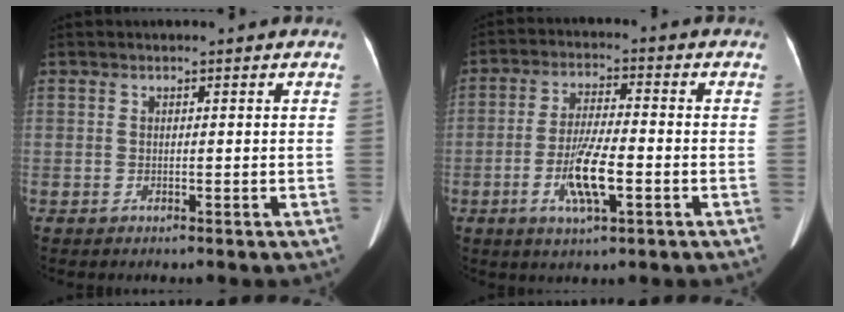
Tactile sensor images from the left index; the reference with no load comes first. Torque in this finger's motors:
{"motor_torque": [0.94, 0.83, 0.20, 0.05]}